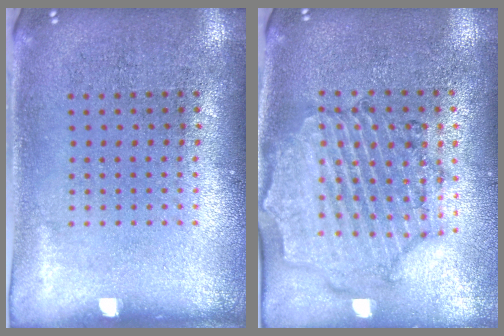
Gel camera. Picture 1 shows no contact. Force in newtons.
{"total": 1.4, "press": 1.4, "slide": 0.2}